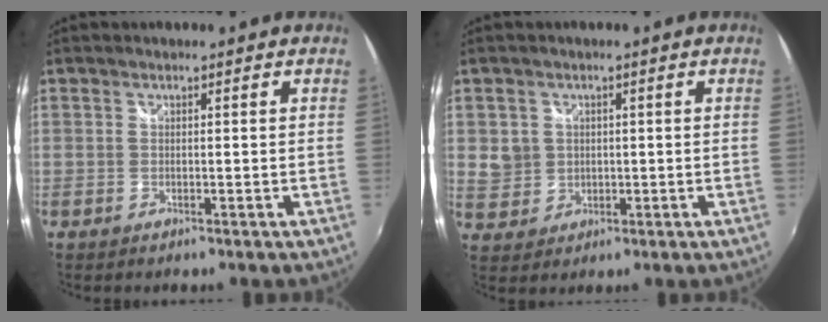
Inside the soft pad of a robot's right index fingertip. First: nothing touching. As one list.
[{"total": 4.7, "force": [0.5, 4.5, 1.2], "torque": [-0.022, 0.006, 0.016]}]